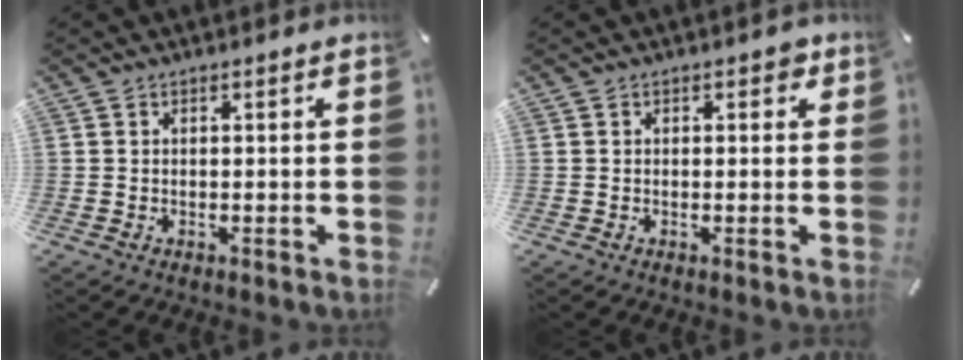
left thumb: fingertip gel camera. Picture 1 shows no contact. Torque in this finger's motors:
{"motor_torque": [0.18, 0.36, 0.02, -0.17, 0.01]}